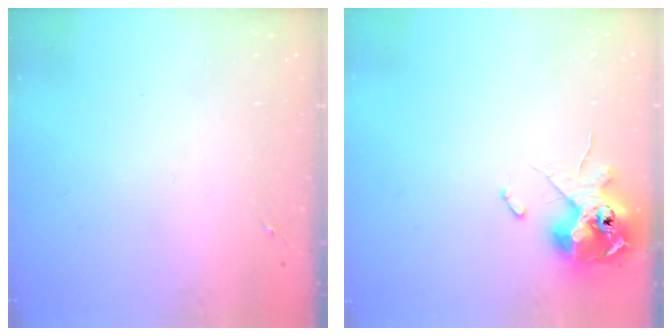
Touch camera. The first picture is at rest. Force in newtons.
{"total": 11.6, "press": 11.4, "slide": 2.1}